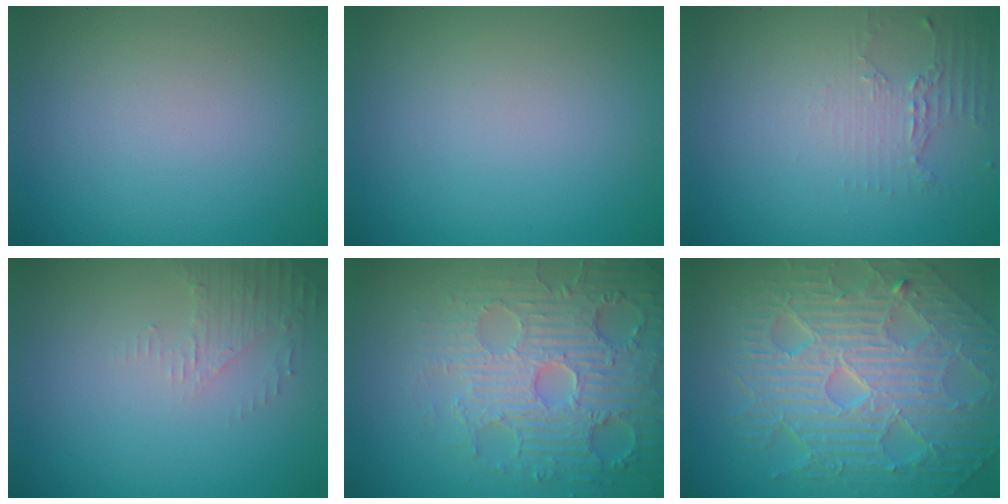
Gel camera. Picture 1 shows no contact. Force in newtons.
{"total": 0.0}
{"total": 2.2, "press": 1.6, "slide": 1.5}
{"total": 1.9, "press": 1.8, "slide": 0.4}
{"total": 6.2, "press": 5.5, "slide": 2.8}
{"total": 10.8, "press": 7.0, "slide": 8.2}